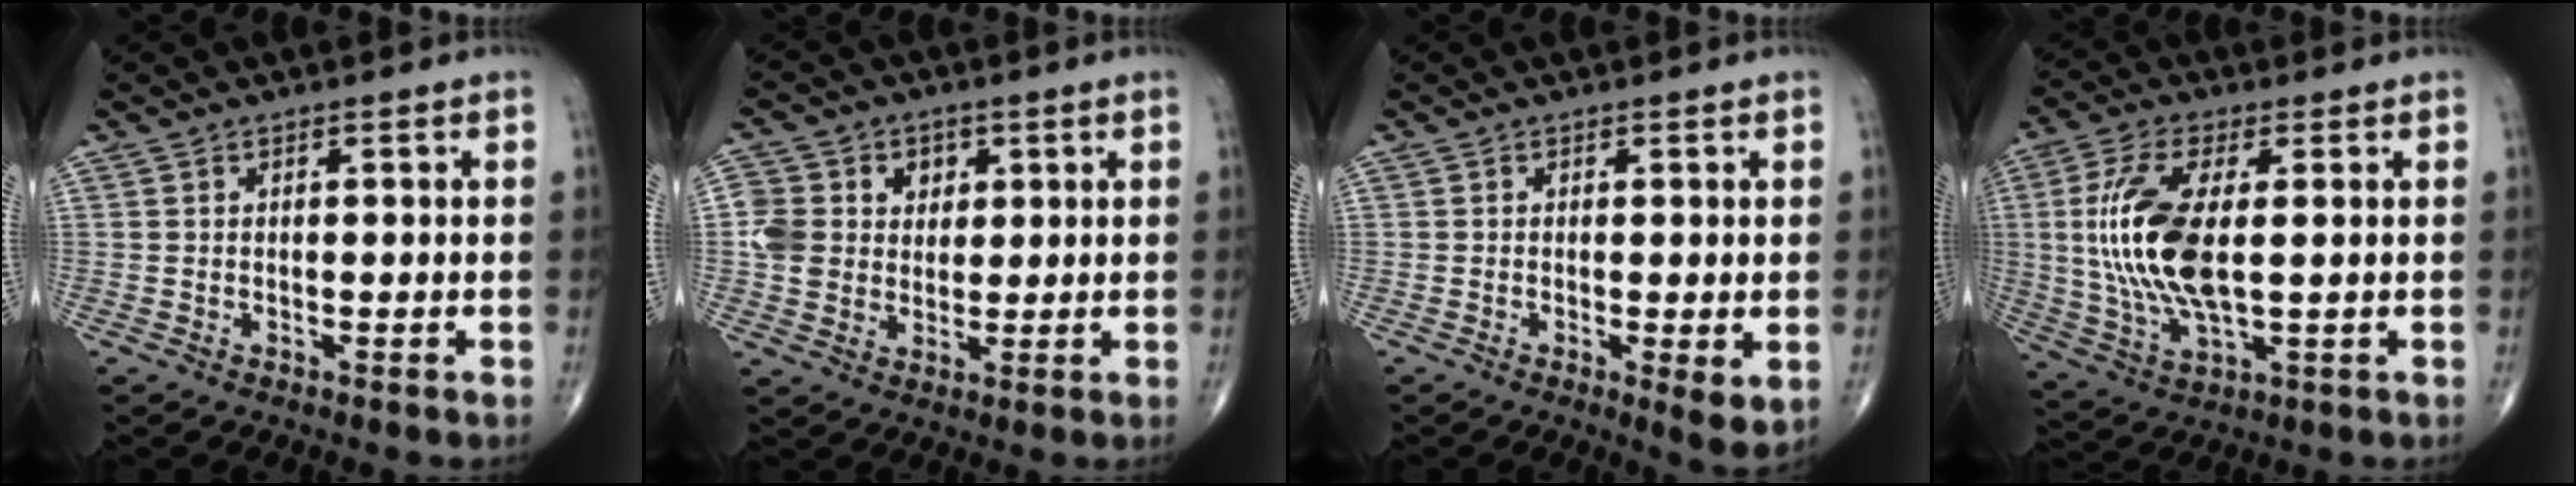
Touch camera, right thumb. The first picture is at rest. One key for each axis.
{"total": 9.2, "fx": 2.0, "fy": 8.1, "fz": 3.9, "tx": -0.041, "ty": 0.003, "tz": 0.037}
{"total": 3.6, "fx": -0.4, "fy": 0.8, "fz": 3.5, "tx": -0.057, "ty": -0.014, "tz": -0.011}
{"total": 15.4, "fx": 1.2, "fy": 6.2, "fz": 14.0, "tx": -0.302, "ty": -0.007, "tz": 0.027}